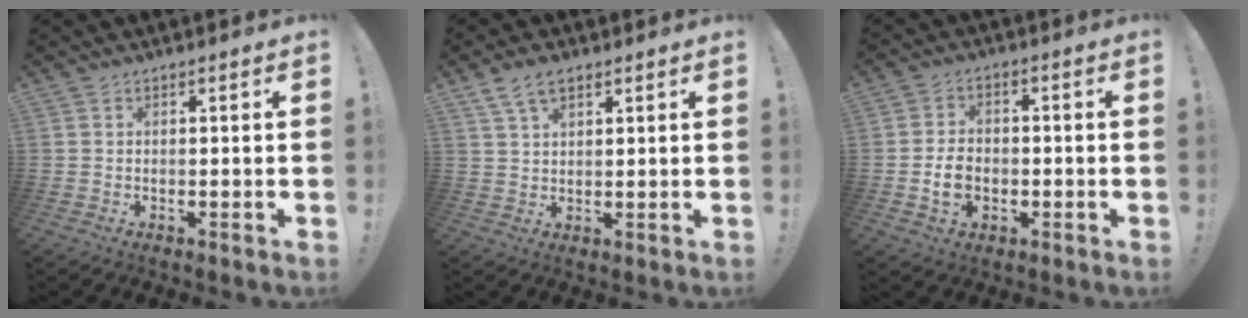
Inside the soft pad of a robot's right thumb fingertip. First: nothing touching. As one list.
[{"total": 6.1, "force": [3.7, 3.1, 3.7], "torque": [-0.066, -0.008, 0.069]}, {"total": 6.9, "force": [-1.6, 5.5, 3.9], "torque": [-0.053, 0.009, -0.027]}]